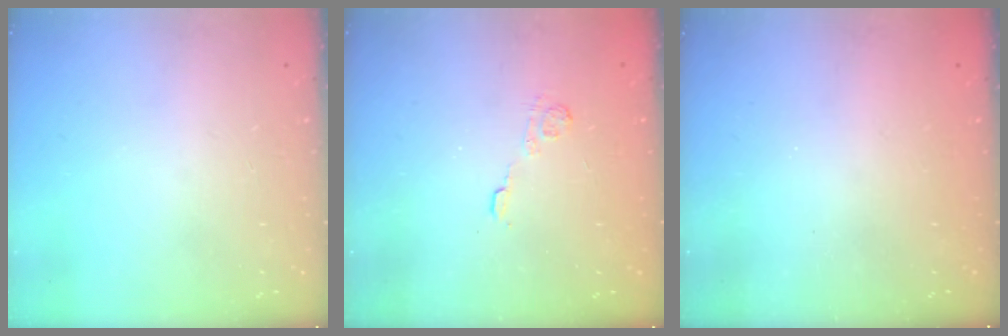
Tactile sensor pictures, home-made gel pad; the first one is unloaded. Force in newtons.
{"total": 2.7, "press": 2.3, "slide": 1.4}
{"total": 2.4, "press": 2.3, "slide": 0.7}